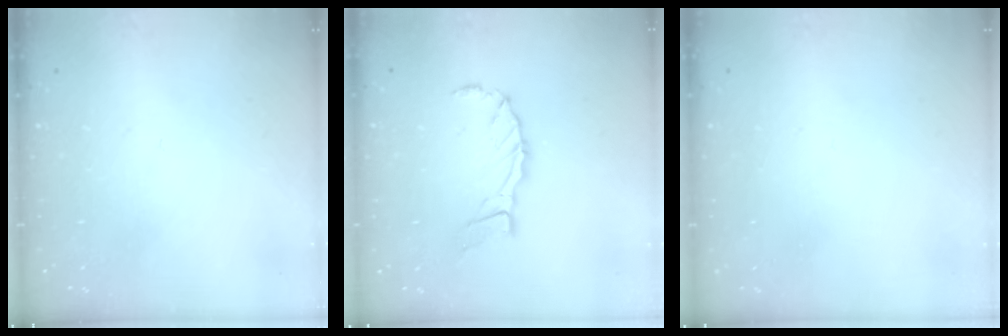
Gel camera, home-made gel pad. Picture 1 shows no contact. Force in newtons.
{"total": 9.1, "press": 9.1, "slide": 1.0}
{"total": 0.0}